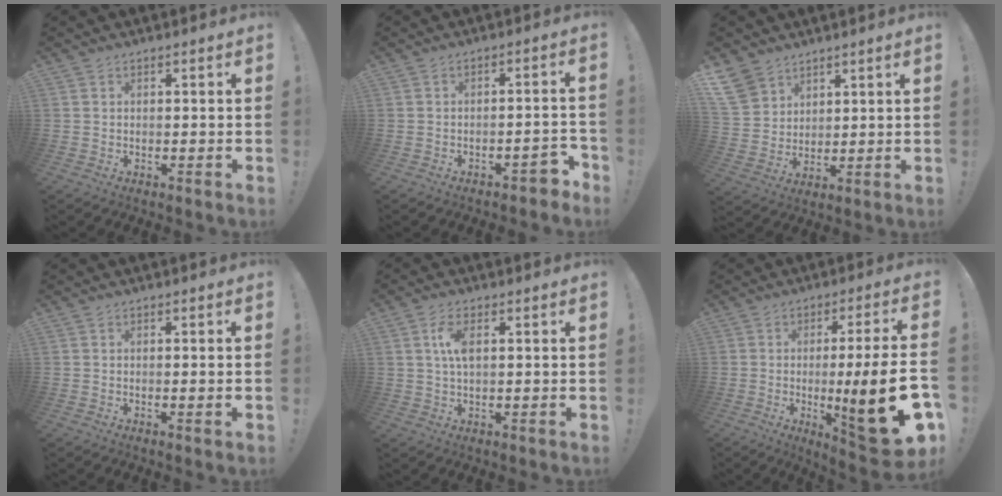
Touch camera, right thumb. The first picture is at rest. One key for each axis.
{"total": 4.9, "fx": -2.9, "fy": 1.9, "fz": 3.4, "tx": -0.038, "ty": 0.012, "tz": -0.048}
{"total": 9.3, "fx": 6.3, "fy": 6.4, "fz": 2.7, "tx": -0.050, "ty": -0.042, "tz": 0.128}
{"total": 1.3, "fx": -0.1, "fy": -0.4, "fz": 1.2, "tx": -0.024, "ty": -0.001, "tz": -0.002}
{"total": 5.8, "fx": 1.3, "fy": 2.5, "fz": 5.1, "tx": -0.092, "ty": -0.001, "tz": 0.018}
{"total": 20.7, "fx": -4.7, "fy": 2.2, "fz": 20.1, "tx": -0.312, "ty": 0.004, "tz": -0.069}